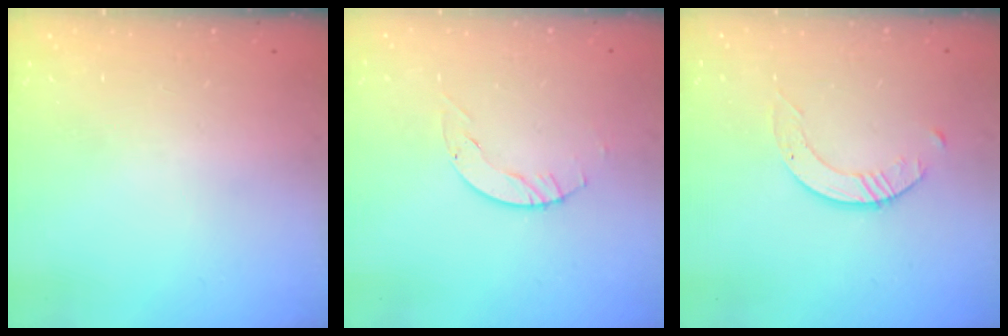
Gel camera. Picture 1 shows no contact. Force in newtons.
{"total": 3.1, "press": 3.1, "slide": 0.4}
{"total": 2.6, "press": 2.6, "slide": 0.3}